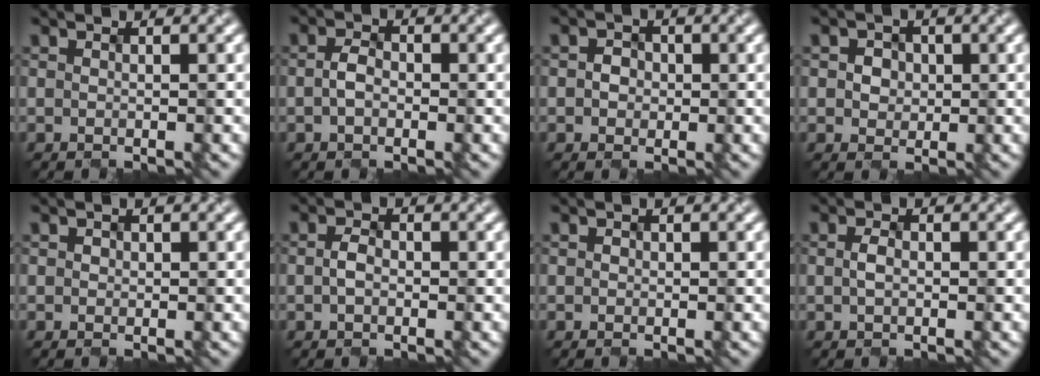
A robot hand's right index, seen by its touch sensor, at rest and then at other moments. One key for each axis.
{"total": 1.7, "fx": -0.5, "fy": 1.2, "fz": 1.1, "tx": -0.025, "ty": 0.000, "tz": -0.008}
{"total": 1.5, "fx": -0.2, "fy": 1.4, "fz": 0.3, "tx": -0.009, "ty": -0.001, "tz": -0.001}
{"total": 2.4, "fx": 0.8, "fy": 2.1, "fz": 0.9, "tx": -0.023, "ty": 0.015, "tz": 0.005}
{"total": 0.0}
{"total": 1.4, "fx": -0.5, "fy": 1.0, "fz": 0.8, "tx": -0.020, "ty": 0.000, "tz": -0.006}
{"total": 0.0}
{"total": 0.9, "fx": -0.3, "fy": 0.5, "fz": 0.6, "tx": -0.019, "ty": -0.001, "tz": -0.001}